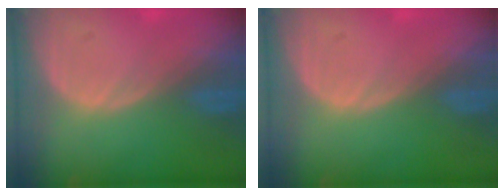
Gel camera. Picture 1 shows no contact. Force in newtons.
{"total": 0.0}